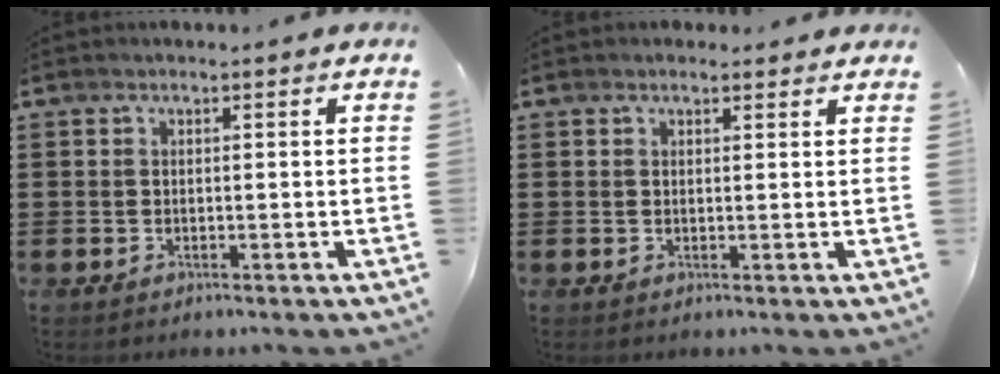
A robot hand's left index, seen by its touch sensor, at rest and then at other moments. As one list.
[{"total": 1.4, "force": [1.2, 0.5, 0.3], "torque": [-0.007, 0.005, 0.024]}]